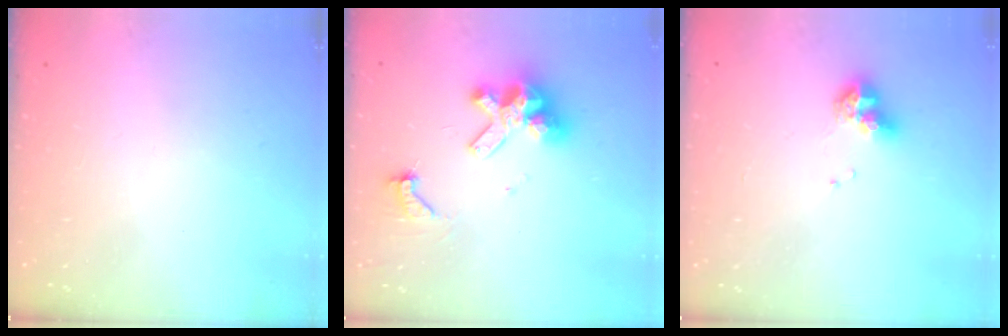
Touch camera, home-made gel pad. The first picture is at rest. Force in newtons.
{"total": 11.3, "press": 11.2, "slide": 1.2}
{"total": 8.5, "press": 8.5, "slide": 1.1}